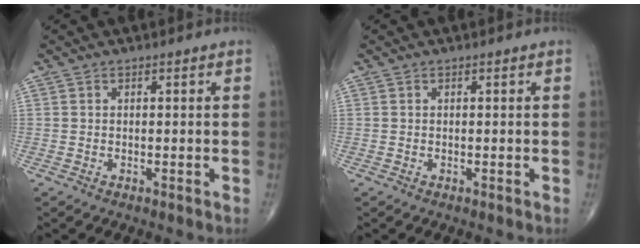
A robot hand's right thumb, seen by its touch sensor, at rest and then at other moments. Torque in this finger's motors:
{"motor_torque": [0.00, 0.00, 0.00, 0.00, 0.00]}